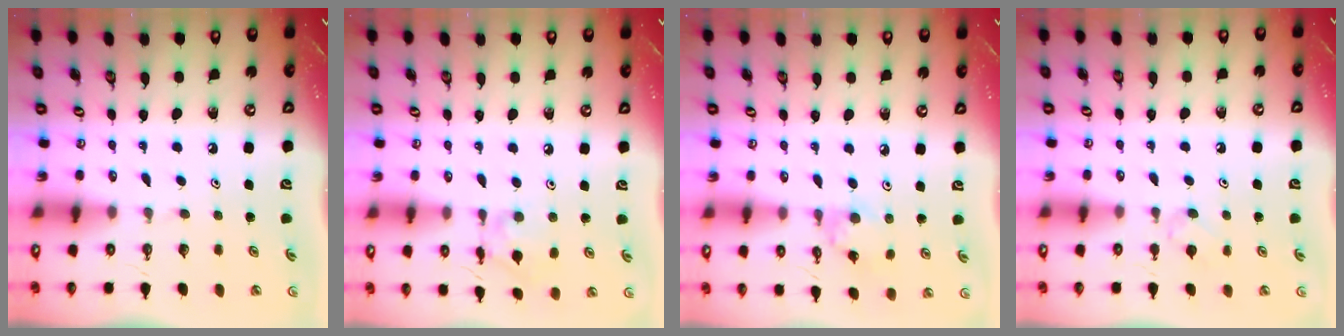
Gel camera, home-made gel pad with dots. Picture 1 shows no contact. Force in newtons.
{"total": 9.5, "press": 9.5, "slide": 0.7}
{"total": 1.8, "press": 1.7, "slide": 0.1}
{"total": 3.0, "press": 3.0, "slide": 0.5}